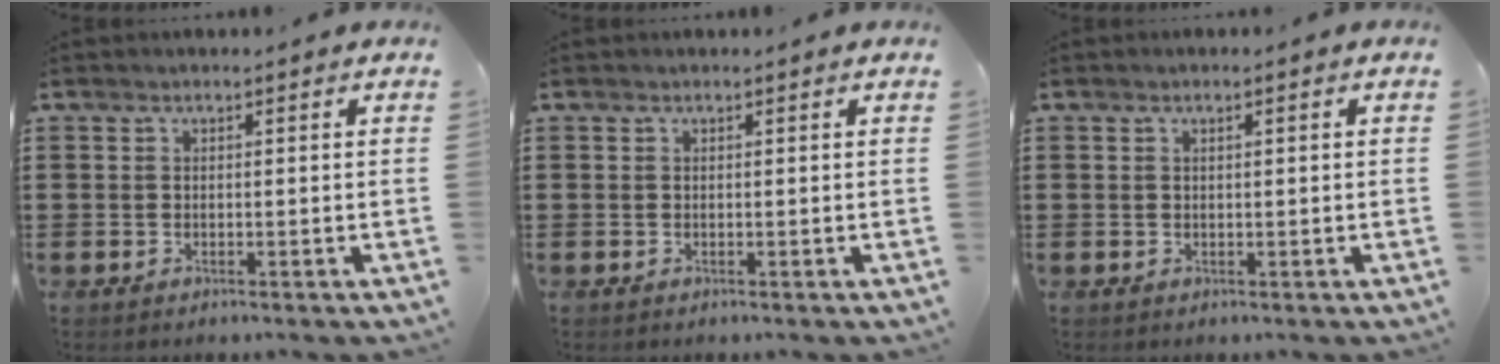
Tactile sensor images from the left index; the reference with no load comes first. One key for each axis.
{"total": 0.0}
{"total": 0.7, "fx": 0.3, "fy": 0.0, "fz": 0.7, "tx": -0.012, "ty": -0.001, "tz": 0.006}